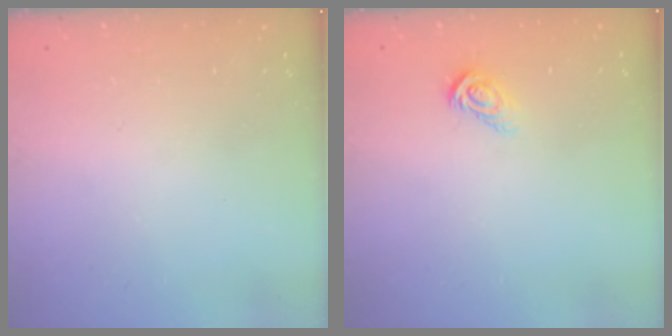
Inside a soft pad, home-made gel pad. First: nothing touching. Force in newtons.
{"total": 5.7, "press": 5.7, "slide": 0.1}